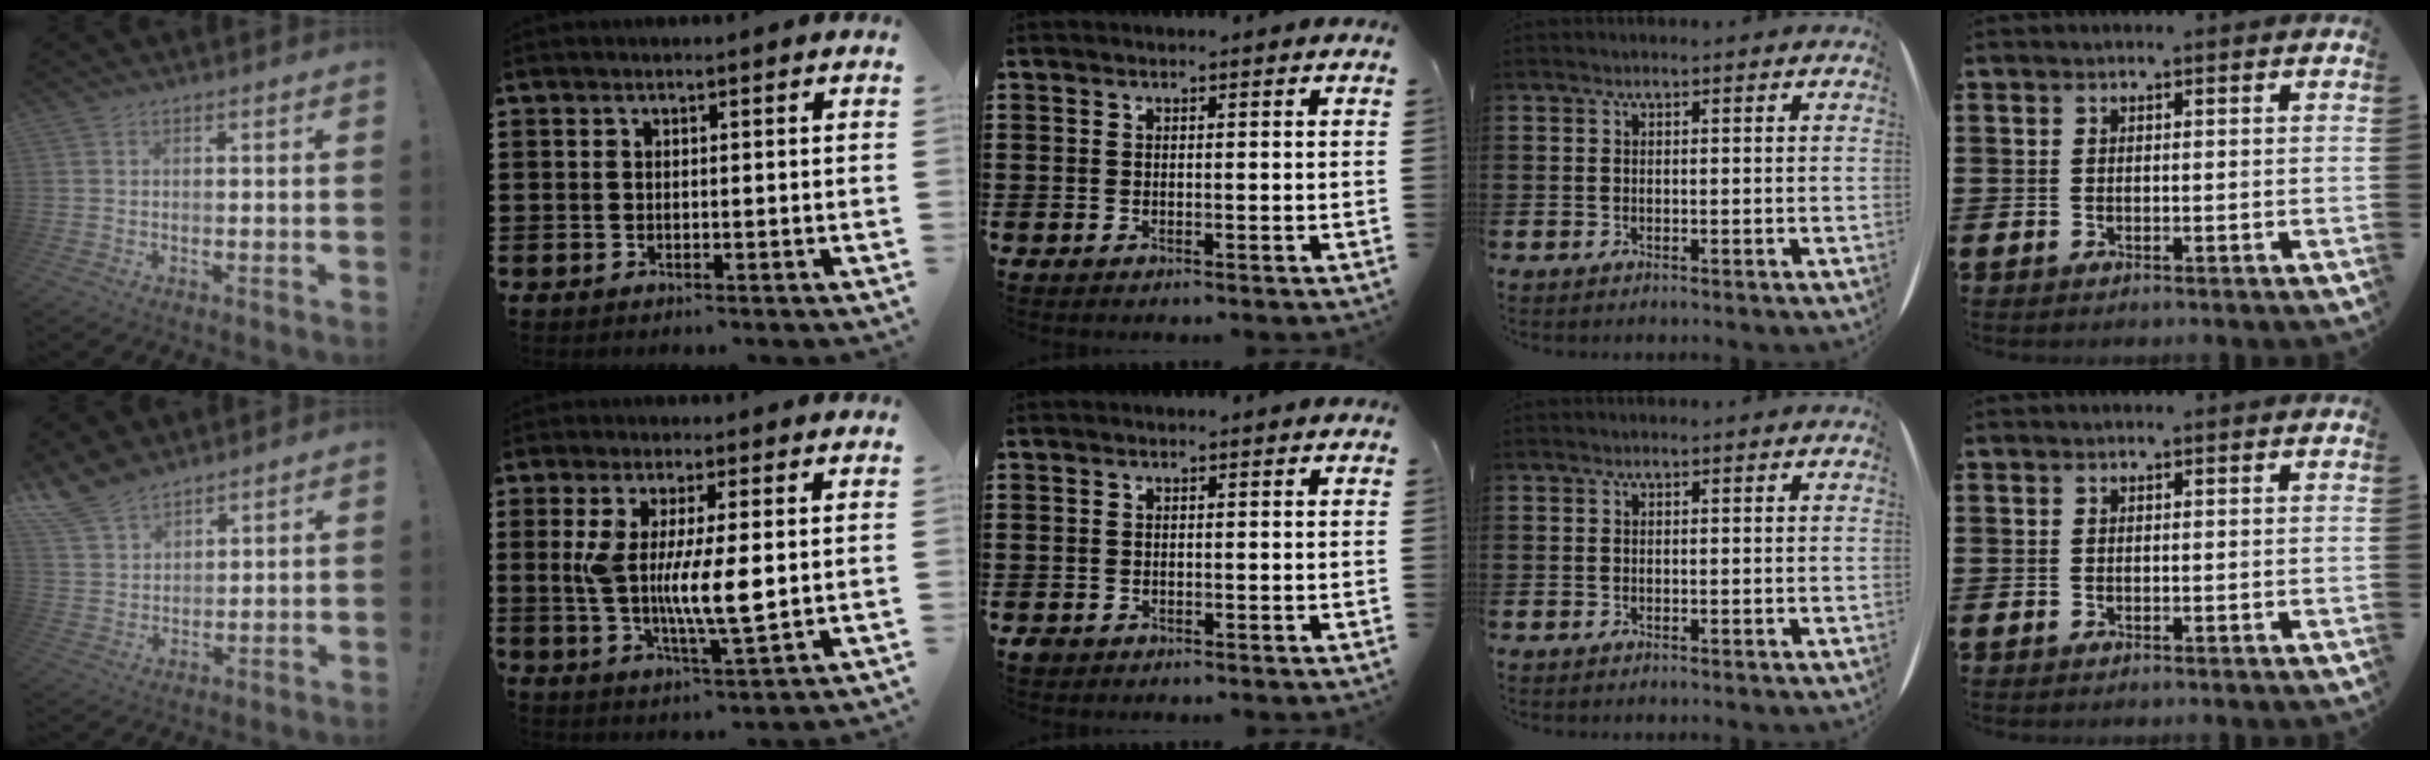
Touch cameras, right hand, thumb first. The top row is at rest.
{"thumb": {"total": 9.4, "force": [7.8, 4.5, 2.8], "torque": [-0.068, -0.046, 0.157]}, "index": {"total": 8.5, "force": [0.5, 1.9, 8.2], "torque": [-0.168, -0.005, 0.003]}, "middle": {"total": 0.8, "force": [-0.6, 0.5, 0.2], "torque": [-0.005, 0.000, -0.013]}}